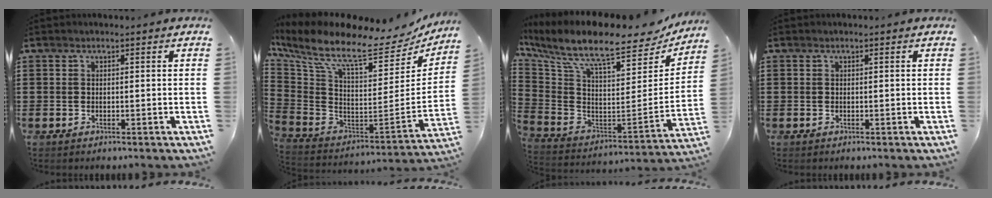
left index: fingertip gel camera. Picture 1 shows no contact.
{"total": 11.6, "force": [7.6, 3.5, 8.0], "torque": [-0.176, -0.060, 0.121]}
{"total": 10.5, "force": [8.1, 2.3, 6.3], "torque": [-0.146, -0.066, 0.136]}
{"total": 0.0}